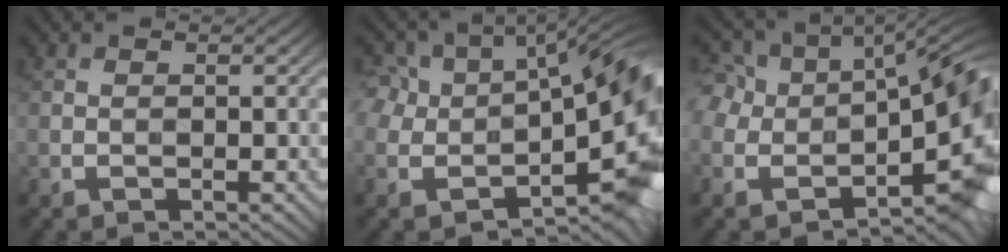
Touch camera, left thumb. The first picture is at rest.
{"total": 16.3, "force": [-2.1, 9.9, 12.8], "torque": [-0.175, -0.039, -0.012]}
{"total": 16.6, "force": [-2.8, 11.3, 11.8], "torque": [-0.168, -0.038, -0.019]}